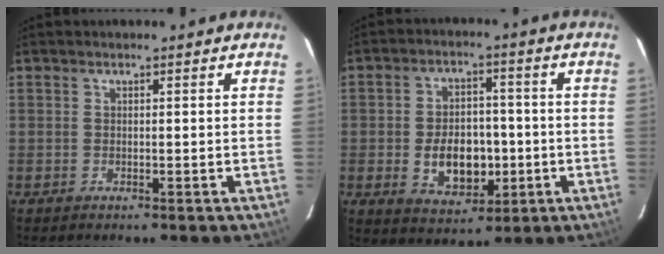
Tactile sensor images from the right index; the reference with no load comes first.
{"total": 10.5, "force": [-2.0, 7.0, 7.6], "torque": [-0.147, 0.006, -0.016]}